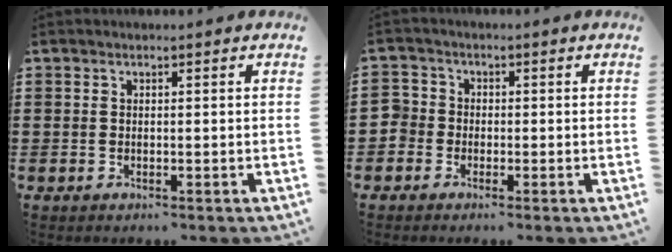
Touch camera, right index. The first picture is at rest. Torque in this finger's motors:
{"motor_torque": [0.38, -0.35, 0.02, 0.01]}